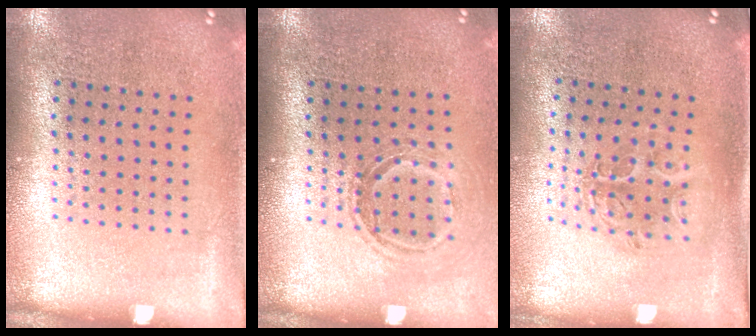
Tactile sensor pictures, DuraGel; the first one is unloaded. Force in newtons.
{"total": 1.5, "press": 1.2, "slide": 0.9}
{"total": 1.2, "press": 1.2, "slide": 0.4}